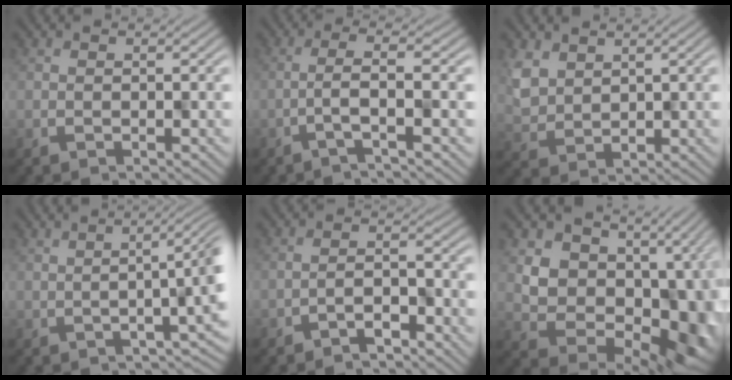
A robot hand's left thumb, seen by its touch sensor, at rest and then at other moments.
{"total": 3.5, "force": [-0.9, 0.4, 3.3], "torque": [-0.044, 0.017, -0.036]}
{"total": 4.8, "force": [3.1, 3.2, 1.7], "torque": [-0.044, -0.011, 0.056]}
{"total": 4.4, "force": [0.9, 0.4, 4.3], "torque": [-0.057, 0.005, 0.014]}
{"total": 2.1, "force": [-1.7, 0.3, 1.1], "torque": [-0.019, 0.007, -0.037]}
{"total": 10.7, "force": [3.1, 7.8, 6.5], "torque": [-0.101, -0.021, 0.058]}